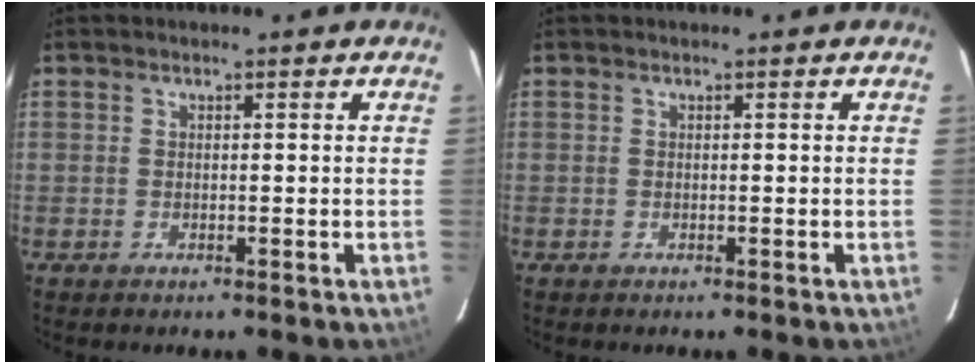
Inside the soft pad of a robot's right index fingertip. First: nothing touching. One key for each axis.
{"total": 0.0}